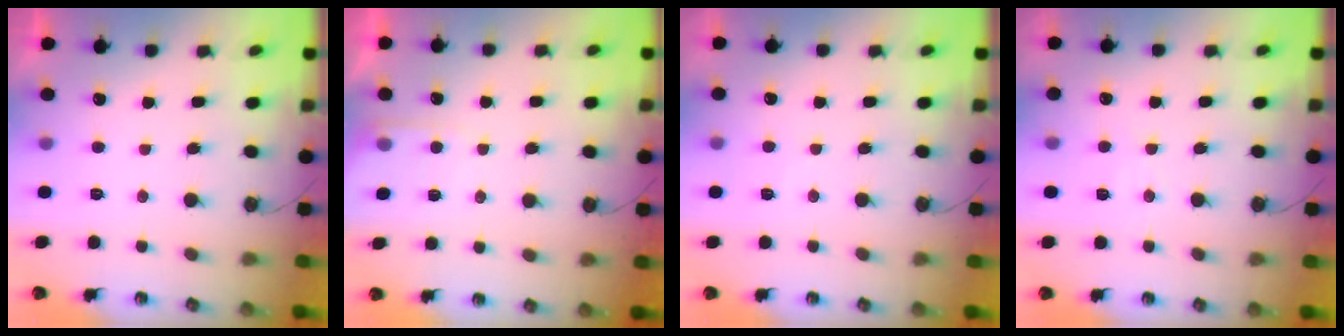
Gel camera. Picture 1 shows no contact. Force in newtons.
{"total": 4.3, "press": 4.2, "slide": 0.6}
{"total": 2.5, "press": 2.4, "slide": 0.4}
{"total": 5.0, "press": 4.9, "slide": 0.7}